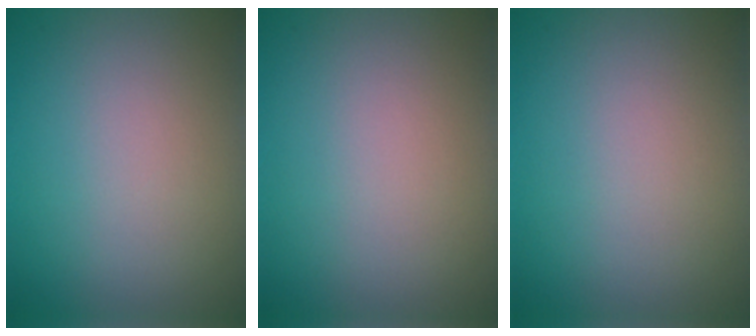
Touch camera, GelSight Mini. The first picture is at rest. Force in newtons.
{"total": 0.0}
{"total": 0.0}